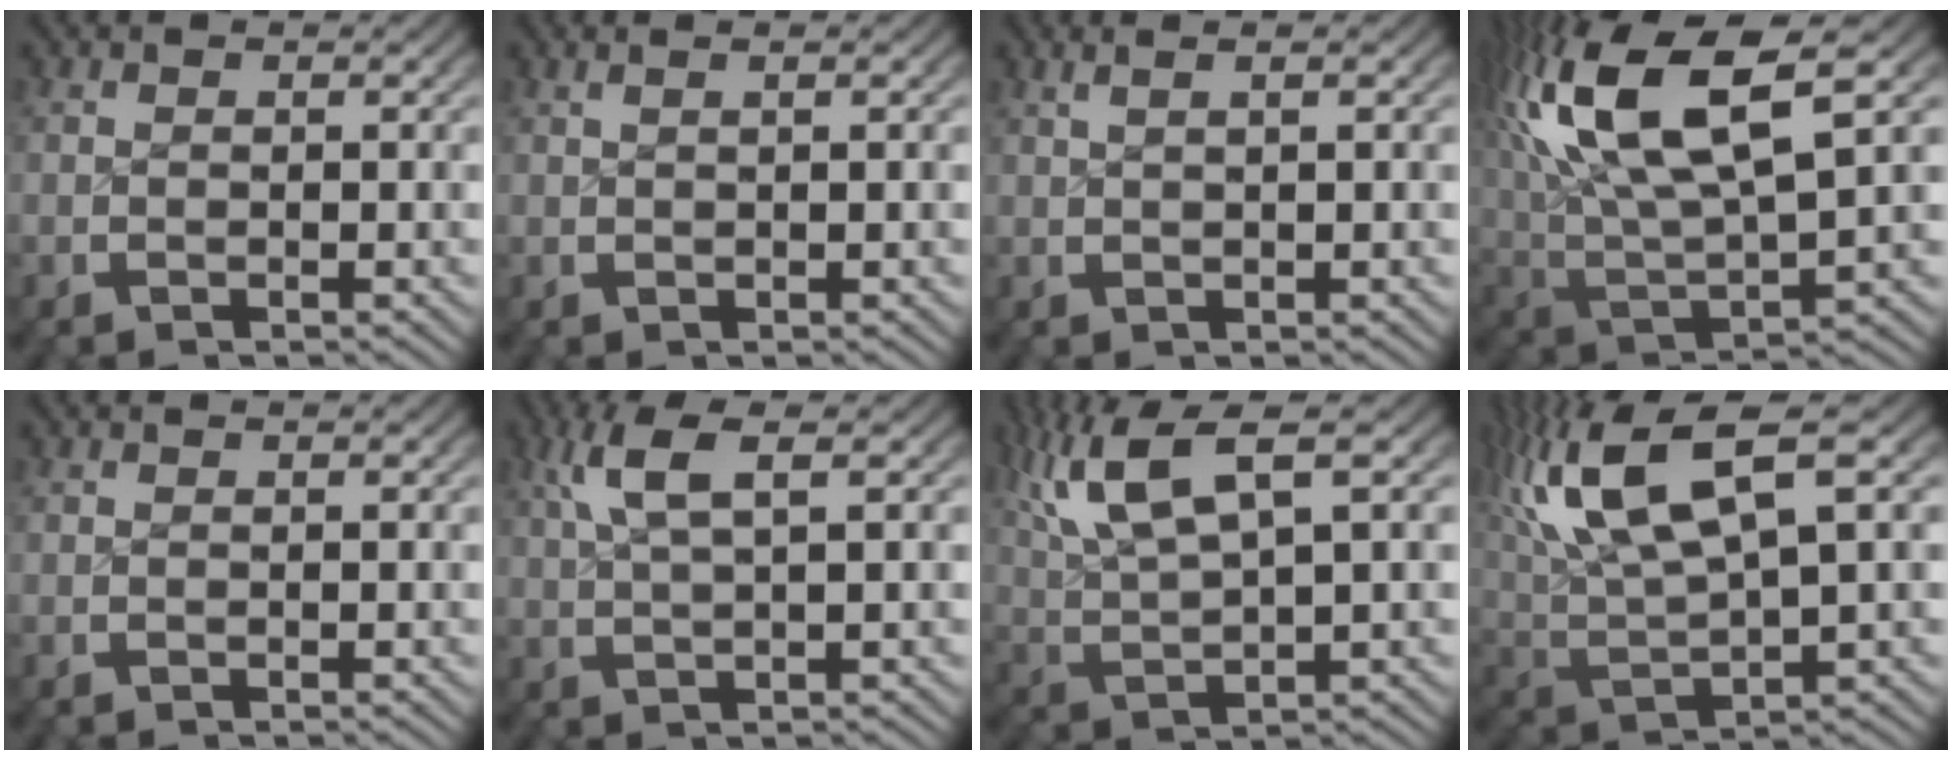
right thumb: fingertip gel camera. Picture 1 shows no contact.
{"total": 1.0, "force": [0.5, -0.1, 0.8], "torque": [-0.012, 0.003, 0.013]}
{"total": 1.7, "force": [1.0, 0.1, 1.4], "torque": [-0.016, 0.008, 0.021]}
{"total": 13.1, "force": [2.7, 7.2, 10.6], "torque": [-0.233, -0.017, 0.058]}
{"total": 0.0}
{"total": 4.4, "force": [2.2, 1.3, 3.6], "torque": [-0.074, 0.008, 0.043]}
{"total": 8.1, "force": [2.9, 4.6, 6.0], "torque": [-0.128, -0.003, 0.057]}
{"total": 11.6, "force": [3.1, 6.7, 8.9], "torque": [-0.196, -0.007, 0.058]}